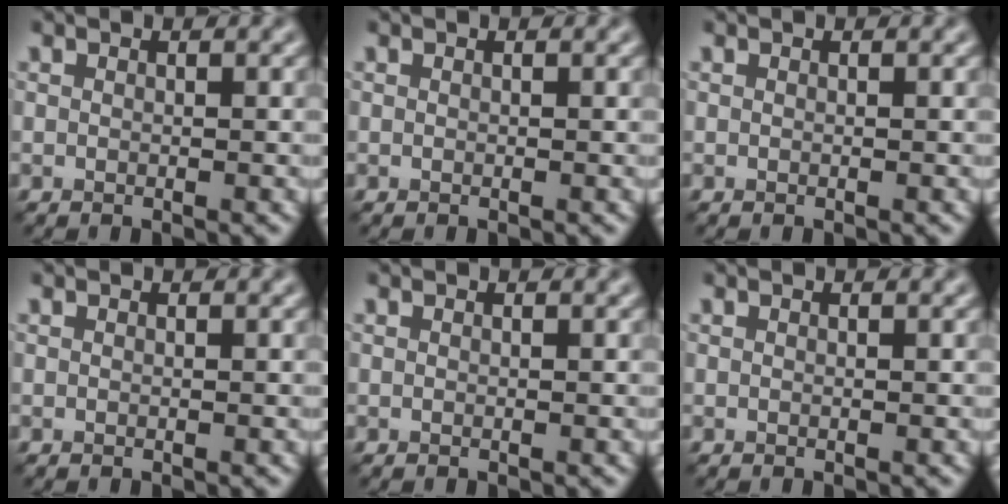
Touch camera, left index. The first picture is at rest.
{"total": 0.0}
{"total": 0.0}
{"total": 0.0}
{"total": 0.0}
{"total": 0.0}